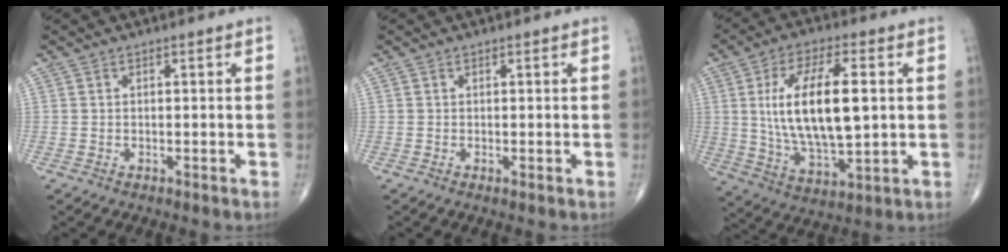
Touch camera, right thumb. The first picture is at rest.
{"total": 0.0}
{"total": 18.1, "force": [2.4, 7.5, 16.3], "torque": [-0.290, -0.009, 0.047]}